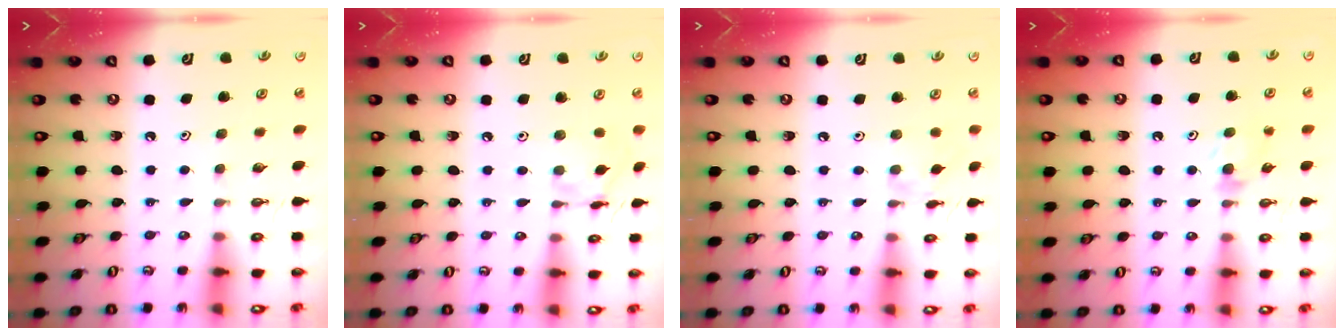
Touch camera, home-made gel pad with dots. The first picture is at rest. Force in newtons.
{"total": 7.7, "press": 7.7, "slide": 0.4}
{"total": 1.6, "press": 1.6, "slide": 0.3}
{"total": 4.3, "press": 4.2, "slide": 0.9}